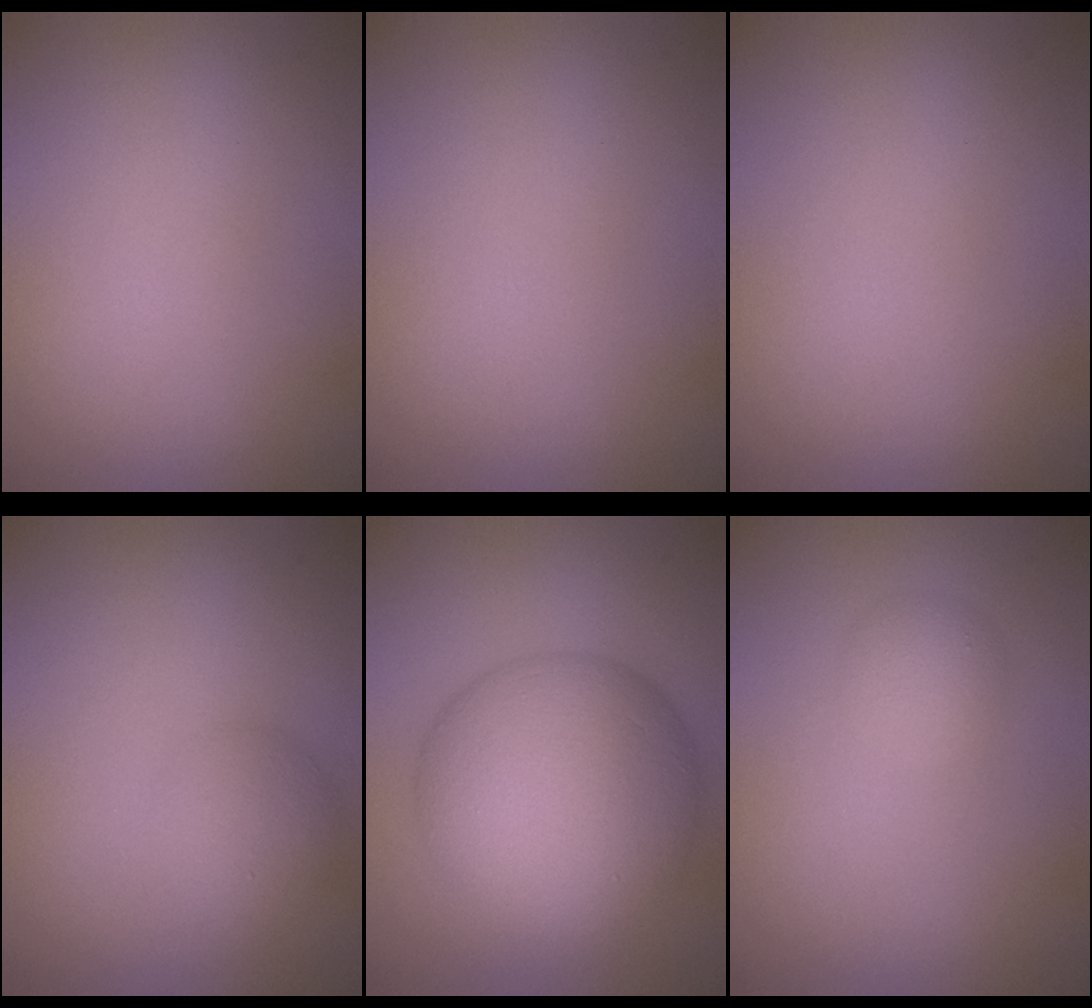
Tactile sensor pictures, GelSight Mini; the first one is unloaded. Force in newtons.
{"total": 0.0}
{"total": 0.0}
{"total": 2.4, "press": 2.4, "slide": 0.1}
{"total": 12.9, "press": 12.9, "slide": 0.1}
{"total": 1.7, "press": 1.7, "slide": 0.1}